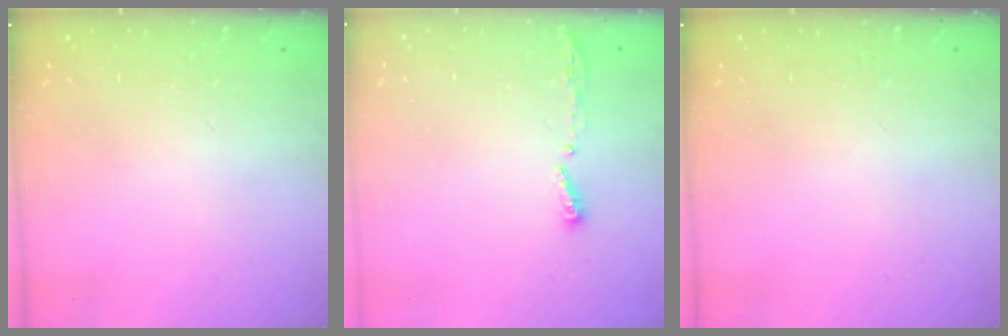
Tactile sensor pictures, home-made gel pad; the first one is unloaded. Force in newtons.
{"total": 4.0, "press": 4.0, "slide": 0.4}
{"total": 0.0}